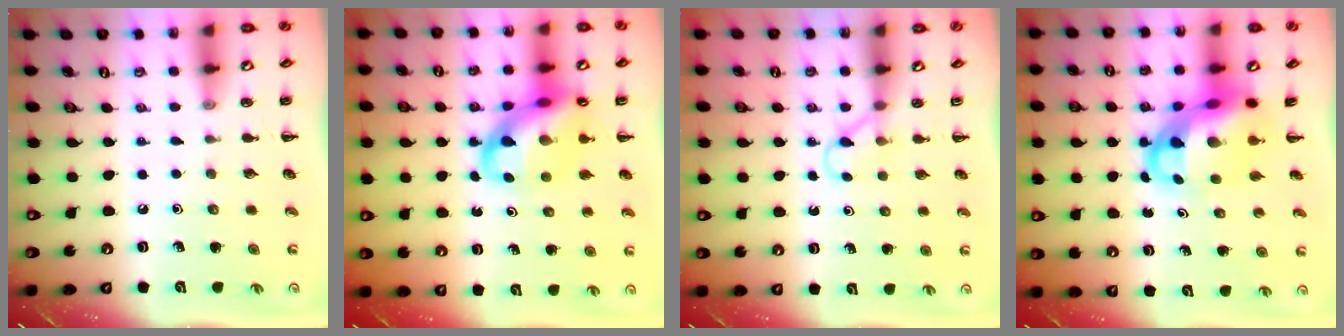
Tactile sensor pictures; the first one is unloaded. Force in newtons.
{"total": 15.5, "press": 15.0, "slide": 3.8}
{"total": 2.9, "press": 2.8, "slide": 0.9}
{"total": 9.3, "press": 9.0, "slide": 2.4}